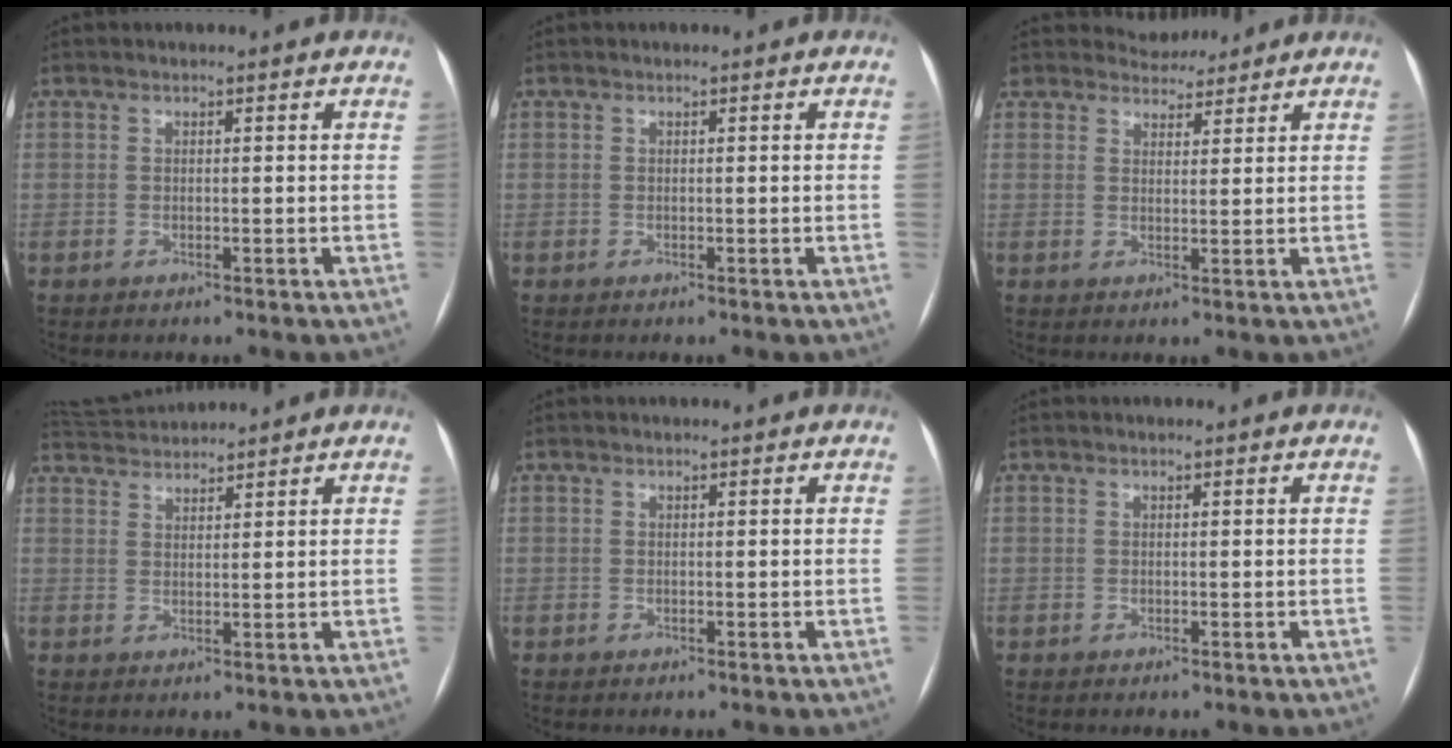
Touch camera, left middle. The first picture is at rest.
{"total": 0.0}
{"total": 3.8, "force": [3.6, 1.1, -0.5], "torque": [0.006, 0.007, 0.057]}
{"total": 5.2, "force": [5.1, -0.2, 0.4], "torque": [-0.014, 0.029, 0.097]}
{"total": 0.0}
{"total": 0.0}